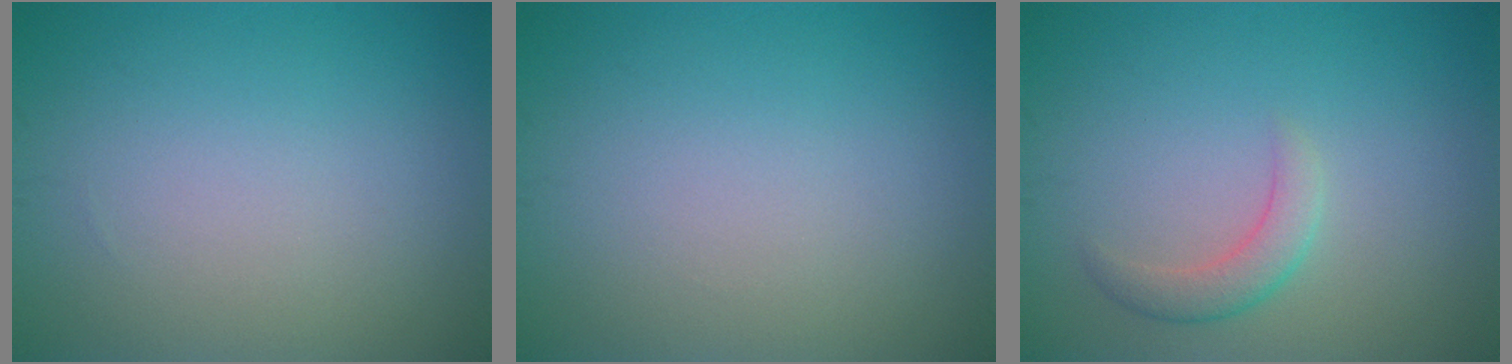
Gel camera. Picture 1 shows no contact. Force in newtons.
{"total": 0.0}
{"total": 2.2, "press": 2.1, "slide": 0.1}